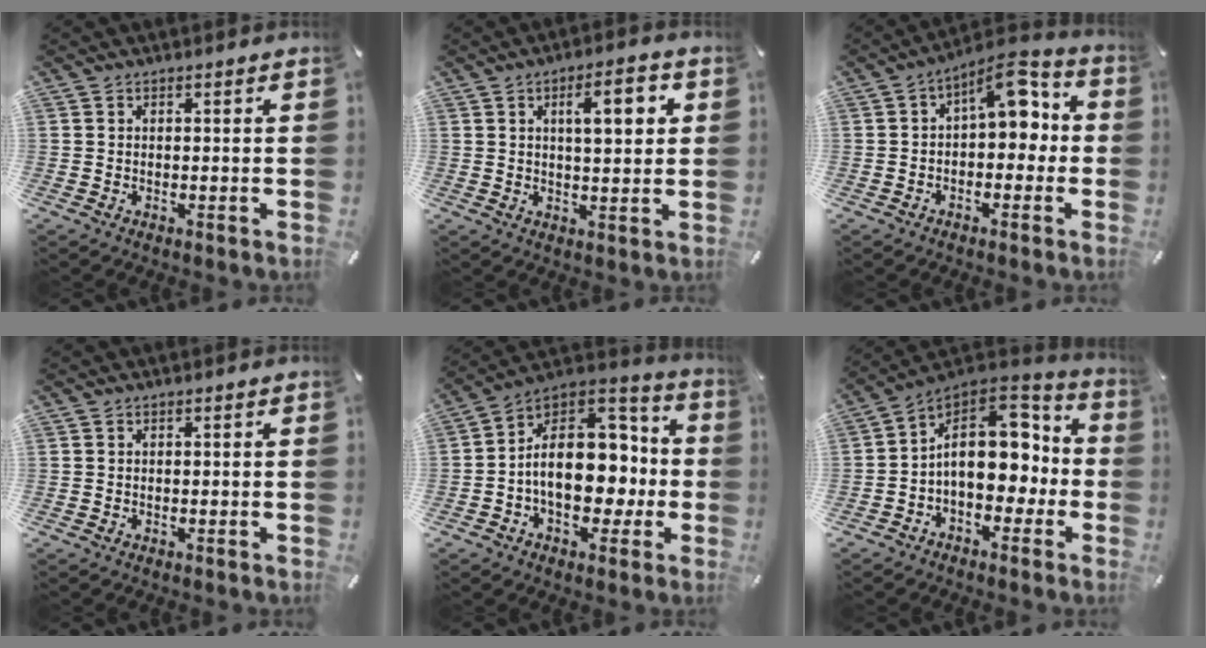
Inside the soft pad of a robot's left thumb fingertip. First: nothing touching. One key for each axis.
{"total": 8.8, "fx": 3.0, "fy": 3.1, "fz": 7.7, "tx": -0.115, "ty": -0.006, "tz": 0.039}
{"total": 8.5, "fx": 3.4, "fy": 4.6, "fz": 6.3, "tx": -0.090, "ty": -0.026, "tz": 0.053}
{"total": 0.0}
{"total": 19.7, "fx": -0.9, "fy": 14.3, "fz": 13.5, "tx": -0.197, "ty": 0.003, "tz": -0.002}
{"total": 17.2, "fx": 1.0, "fy": 12.0, "fz": 12.3, "tx": -0.172, "ty": -0.004, "tz": 0.022}